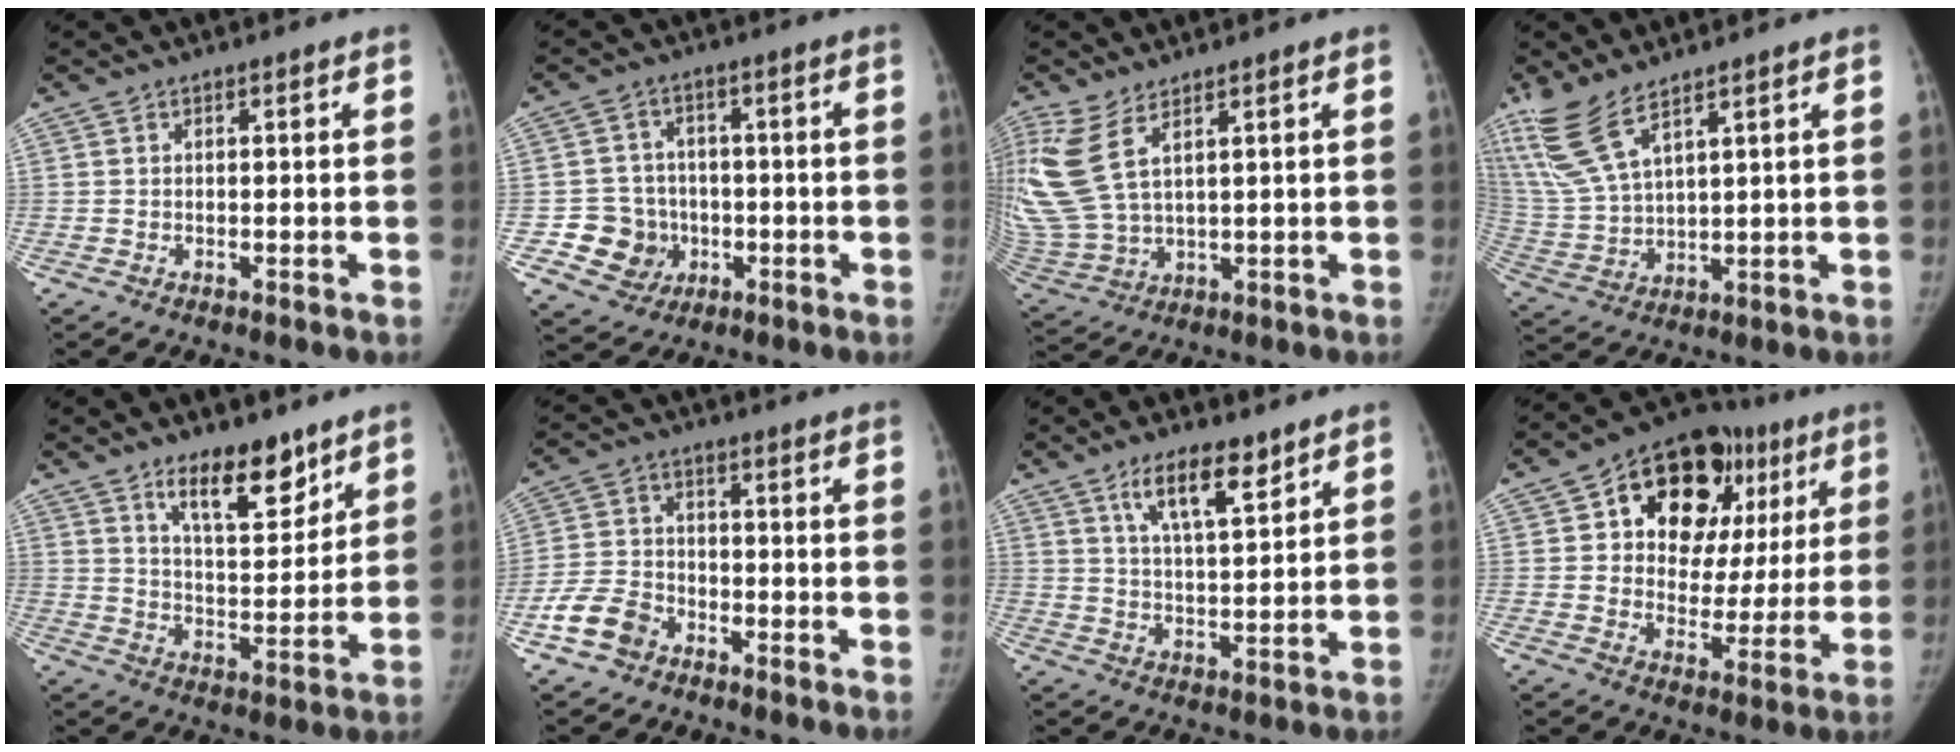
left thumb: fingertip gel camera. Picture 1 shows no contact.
{"total": 8.2, "force": [-2.0, 7.8, 1.6], "torque": [0.007, 0.012, -0.026]}
{"total": 12.6, "force": [5.8, 5.6, 9.7], "torque": [-0.247, -0.019, 0.132]}
{"total": 11.0, "force": [7.8, 3.0, 7.1], "torque": [-0.167, -0.028, 0.178]}
{"total": 11.8, "force": [8.2, 4.5, 7.3], "torque": [-0.084, -0.062, 0.139]}
{"total": 7.4, "force": [-4.3, 5.1, 3.0], "torque": [-0.052, 0.021, -0.085]}
{"total": 9.2, "force": [5.9, 2.9, 6.5], "torque": [-0.098, -0.034, 0.108]}
{"total": 21.6, "force": [8.2, 14.6, 13.8], "torque": [-0.127, 0.011, 0.117]}